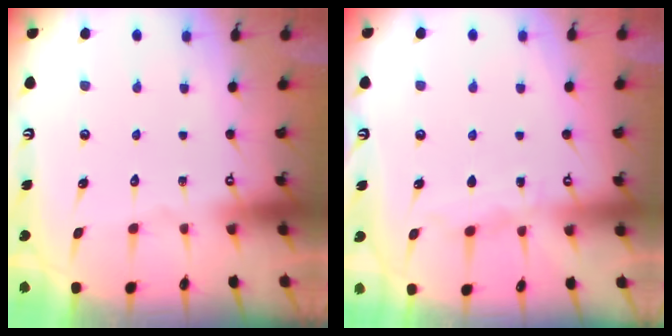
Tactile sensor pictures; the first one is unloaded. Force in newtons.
{"total": 5.1, "press": 5.1, "slide": 0.6}